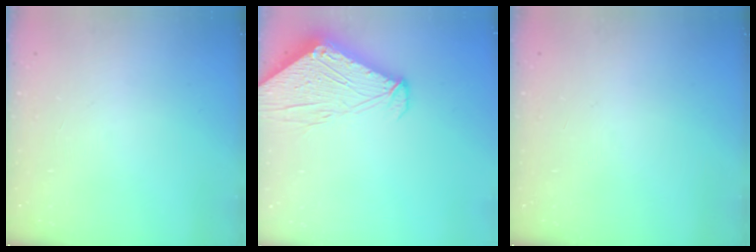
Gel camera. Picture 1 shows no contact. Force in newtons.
{"total": 9.6, "press": 9.6, "slide": 1.1}
{"total": 0.0}